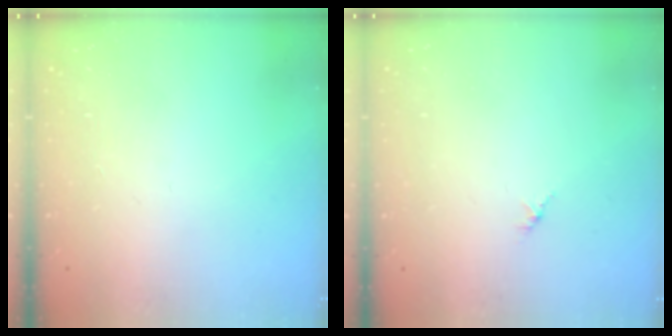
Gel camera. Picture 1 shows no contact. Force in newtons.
{"total": 1.4, "press": 1.4, "slide": 0.4}